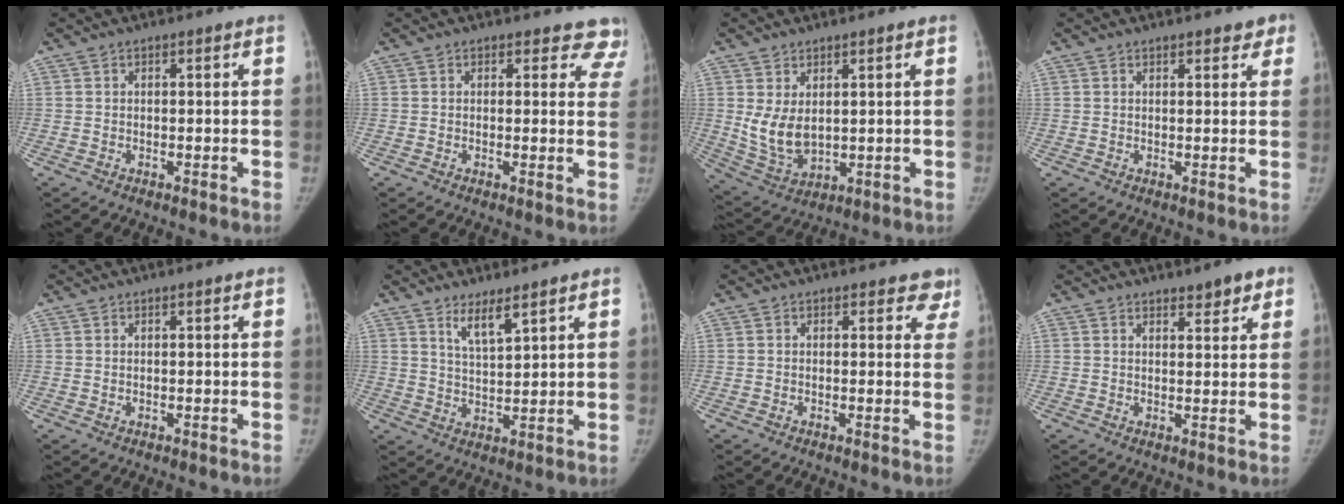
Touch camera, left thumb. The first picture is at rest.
{"total": 6.1, "force": [5.3, 3.0, -0.1], "torque": [0.059, -0.020, 0.022]}
{"total": 7.8, "force": [1.5, 4.9, 5.9], "torque": [-0.103, -0.018, 0.049]}
{"total": 2.7, "force": [1.9, 1.4, 1.3], "torque": [0.014, -0.005, 0.019]}
{"total": 0.0}
{"total": 5.0, "force": [3.5, 1.1, 3.4], "torque": [-0.058, -0.033, 0.070]}
{"total": 4.5, "force": [3.7, 2.4, 0.7], "torque": [0.037, -0.016, 0.018]}
{"total": 3.7, "force": [2.7, 1.5, 2.0], "torque": [-0.005, -0.015, 0.035]}